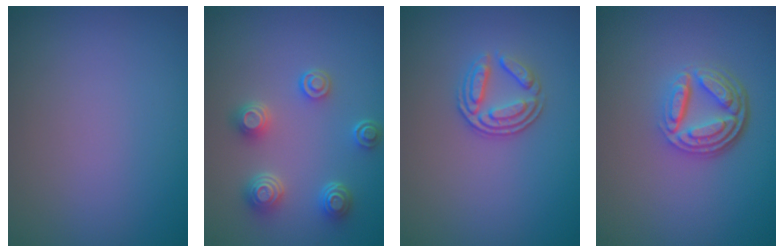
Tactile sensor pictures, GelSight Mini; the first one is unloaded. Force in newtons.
{"total": 3.8, "press": 3.3, "slide": 2.0}
{"total": 3.2, "press": 2.5, "slide": 1.9}
{"total": 5.2, "press": 3.6, "slide": 3.7}